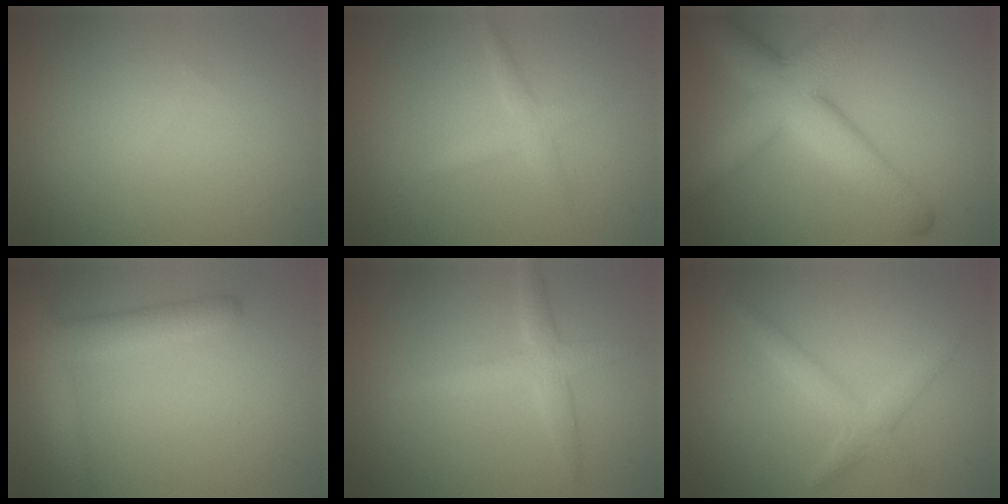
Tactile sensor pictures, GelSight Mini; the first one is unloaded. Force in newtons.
{"total": 1.5, "press": 1.5, "slide": 0.1}
{"total": 7.4, "press": 7.4, "slide": 0.2}
{"total": 4.3, "press": 4.3, "slide": 0.2}
{"total": 2.8, "press": 2.8, "slide": 0.1}
{"total": 2.2, "press": 2.2, "slide": 0.2}